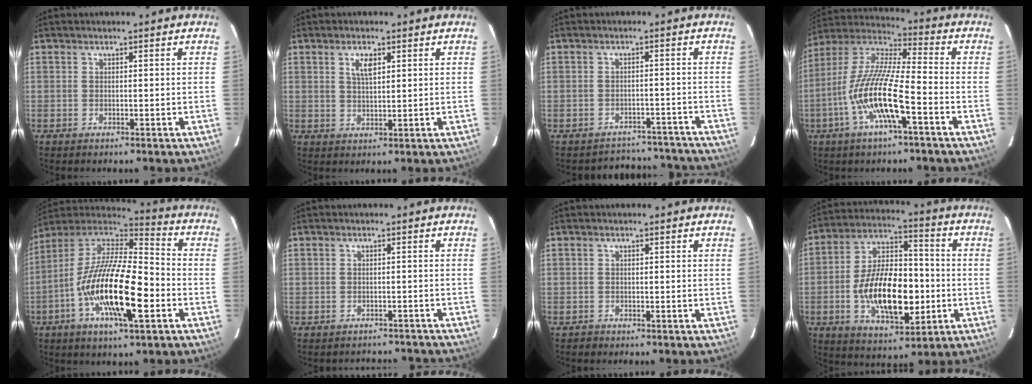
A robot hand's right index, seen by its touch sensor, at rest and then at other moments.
{"total": 3.5, "force": [1.6, 1.5, 2.8], "torque": [-0.050, 0.003, 0.030]}
{"total": 13.0, "force": [-11.9, 4.9, 2.2], "torque": [-0.042, 0.034, -0.133]}
{"total": 14.9, "force": [-5.7, 2.5, 13.5], "torque": [-0.267, -0.008, -0.116]}
{"total": 21.0, "force": [-6.5, 6.7, 18.8], "torque": [-0.356, -0.020, -0.129]}
{"total": 6.8, "force": [-6.0, 2.9, 1.3], "torque": [-0.021, 0.016, -0.069]}
{"total": 0.9, "force": [-0.6, 0.6, -0.2], "torque": [0.002, 0.005, -0.011]}
{"total": 18.0, "force": [-3.6, 8.9, 15.2], "torque": [-0.283, 0.008, -0.051]}